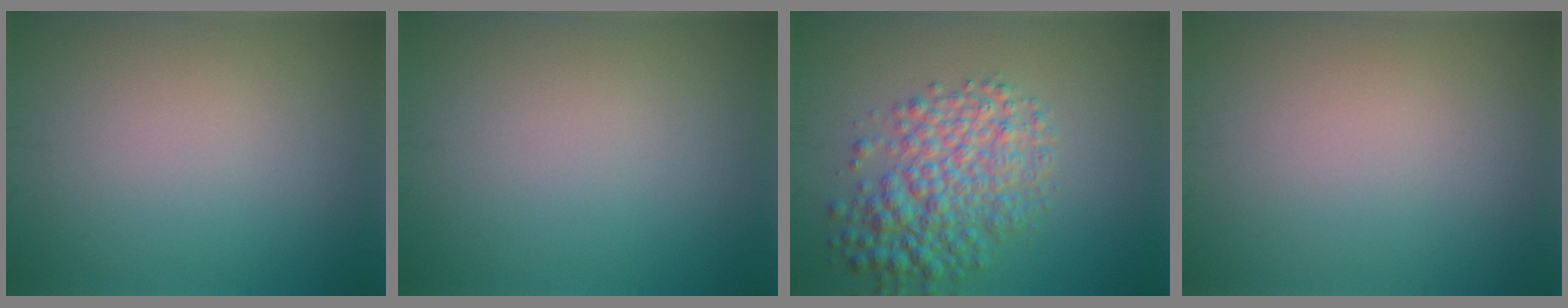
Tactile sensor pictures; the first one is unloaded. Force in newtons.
{"total": 0.0}
{"total": 5.5, "press": 5.5, "slide": 0.1}
{"total": 0.0}